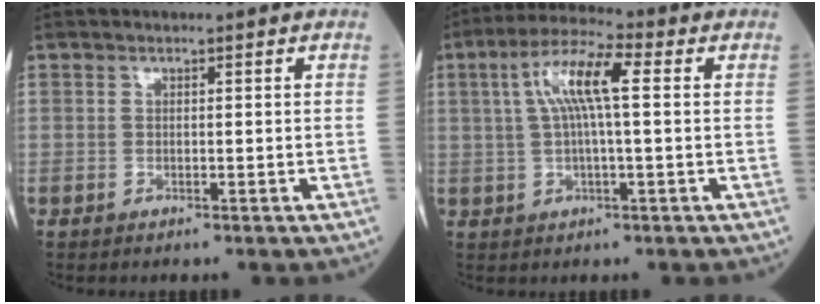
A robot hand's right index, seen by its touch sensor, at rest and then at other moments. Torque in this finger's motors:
{"motor_torque": [1.47, 0.47, 0.81, 0.21]}